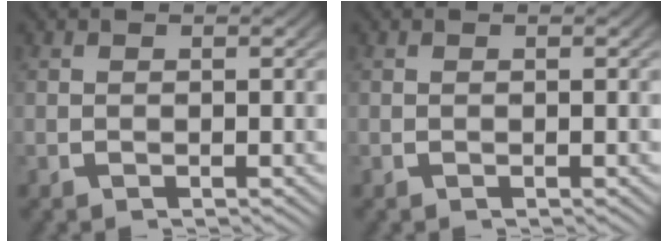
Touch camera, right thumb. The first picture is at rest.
{"total": 0.0}